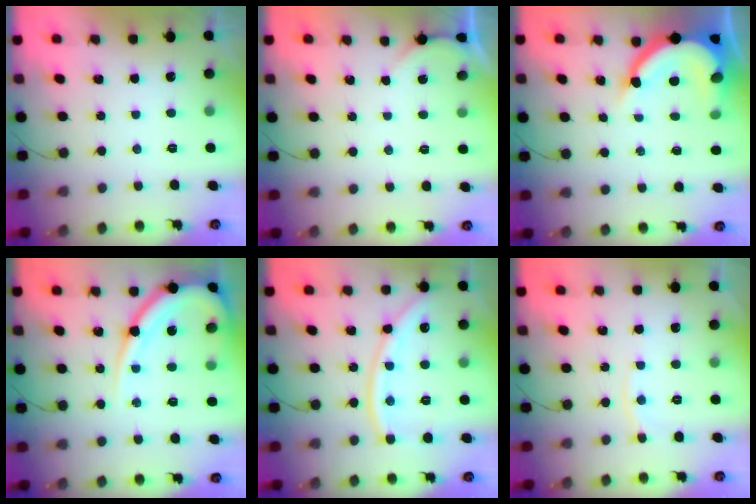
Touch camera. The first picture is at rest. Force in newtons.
{"total": 0.0}
{"total": 12.7, "press": 12.7, "slide": 0.9}
{"total": 13.4, "press": 13.3, "slide": 1.5}
{"total": 12.2, "press": 12.1, "slide": 1.7}
{"total": 4.1, "press": 4.1, "slide": 0.2}